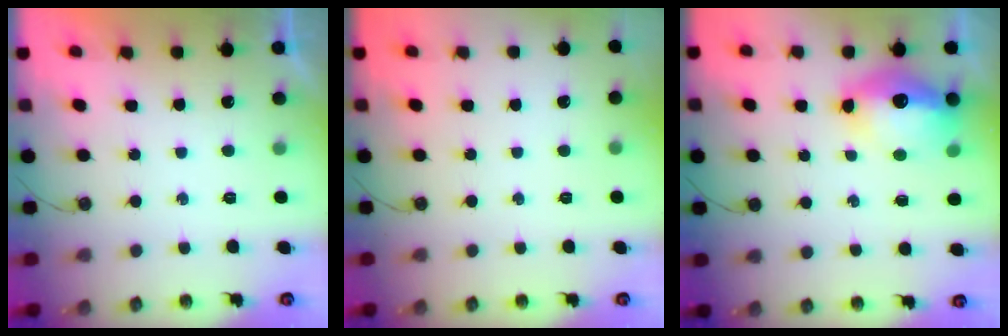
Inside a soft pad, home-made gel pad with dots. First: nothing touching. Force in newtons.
{"total": 0.0}
{"total": 14.7, "press": 14.6, "slide": 1.4}